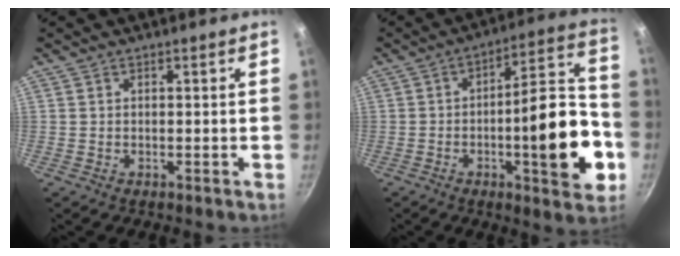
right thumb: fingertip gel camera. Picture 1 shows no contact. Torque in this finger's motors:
{"motor_torque": [-0.20, 1.23, 1.54, -0.35, 0.13]}